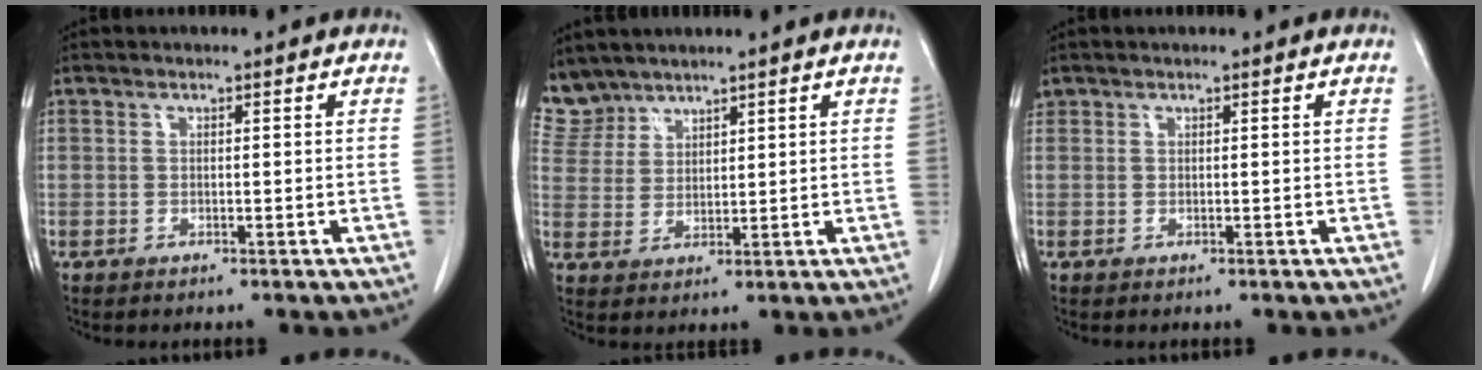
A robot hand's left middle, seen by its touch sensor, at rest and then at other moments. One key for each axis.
{"total": 4.7, "fx": 4.5, "fy": 1.3, "fz": -0.6, "tx": 0.006, "ty": 0.006, "tz": 0.104}
{"total": 0.8, "fx": 0.6, "fy": 0.5, "fz": 0.0, "tx": 0.000, "ty": 0.016, "tz": 0.012}